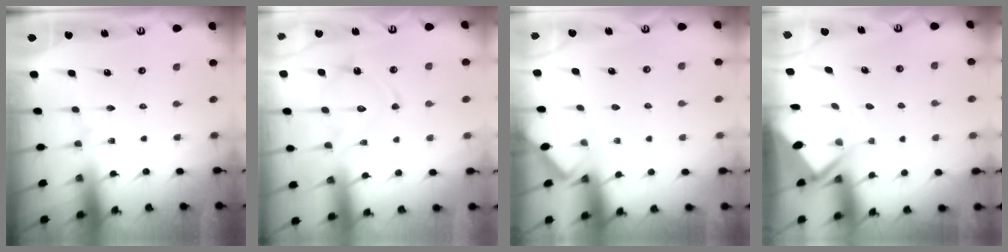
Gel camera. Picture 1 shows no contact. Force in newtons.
{"total": 12.8, "press": 12.8, "slide": 1.2}
{"total": 1.9, "press": 1.8, "slide": 0.3}
{"total": 3.4, "press": 3.4, "slide": 0.3}